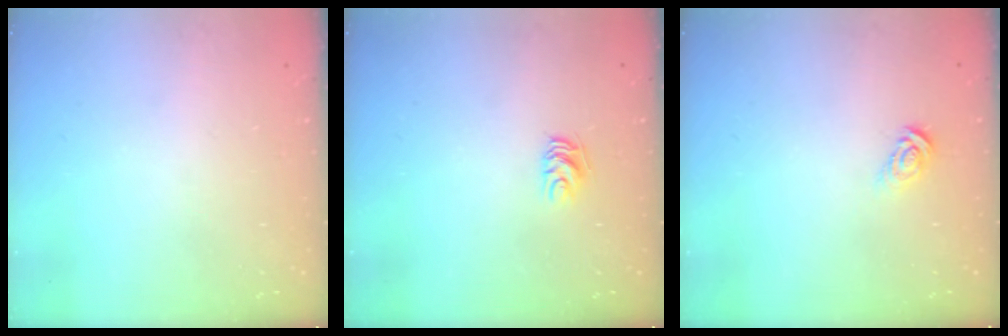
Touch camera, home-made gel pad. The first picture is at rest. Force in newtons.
{"total": 5.3, "press": 5.3, "slide": 0.5}
{"total": 5.2, "press": 5.2, "slide": 0.4}